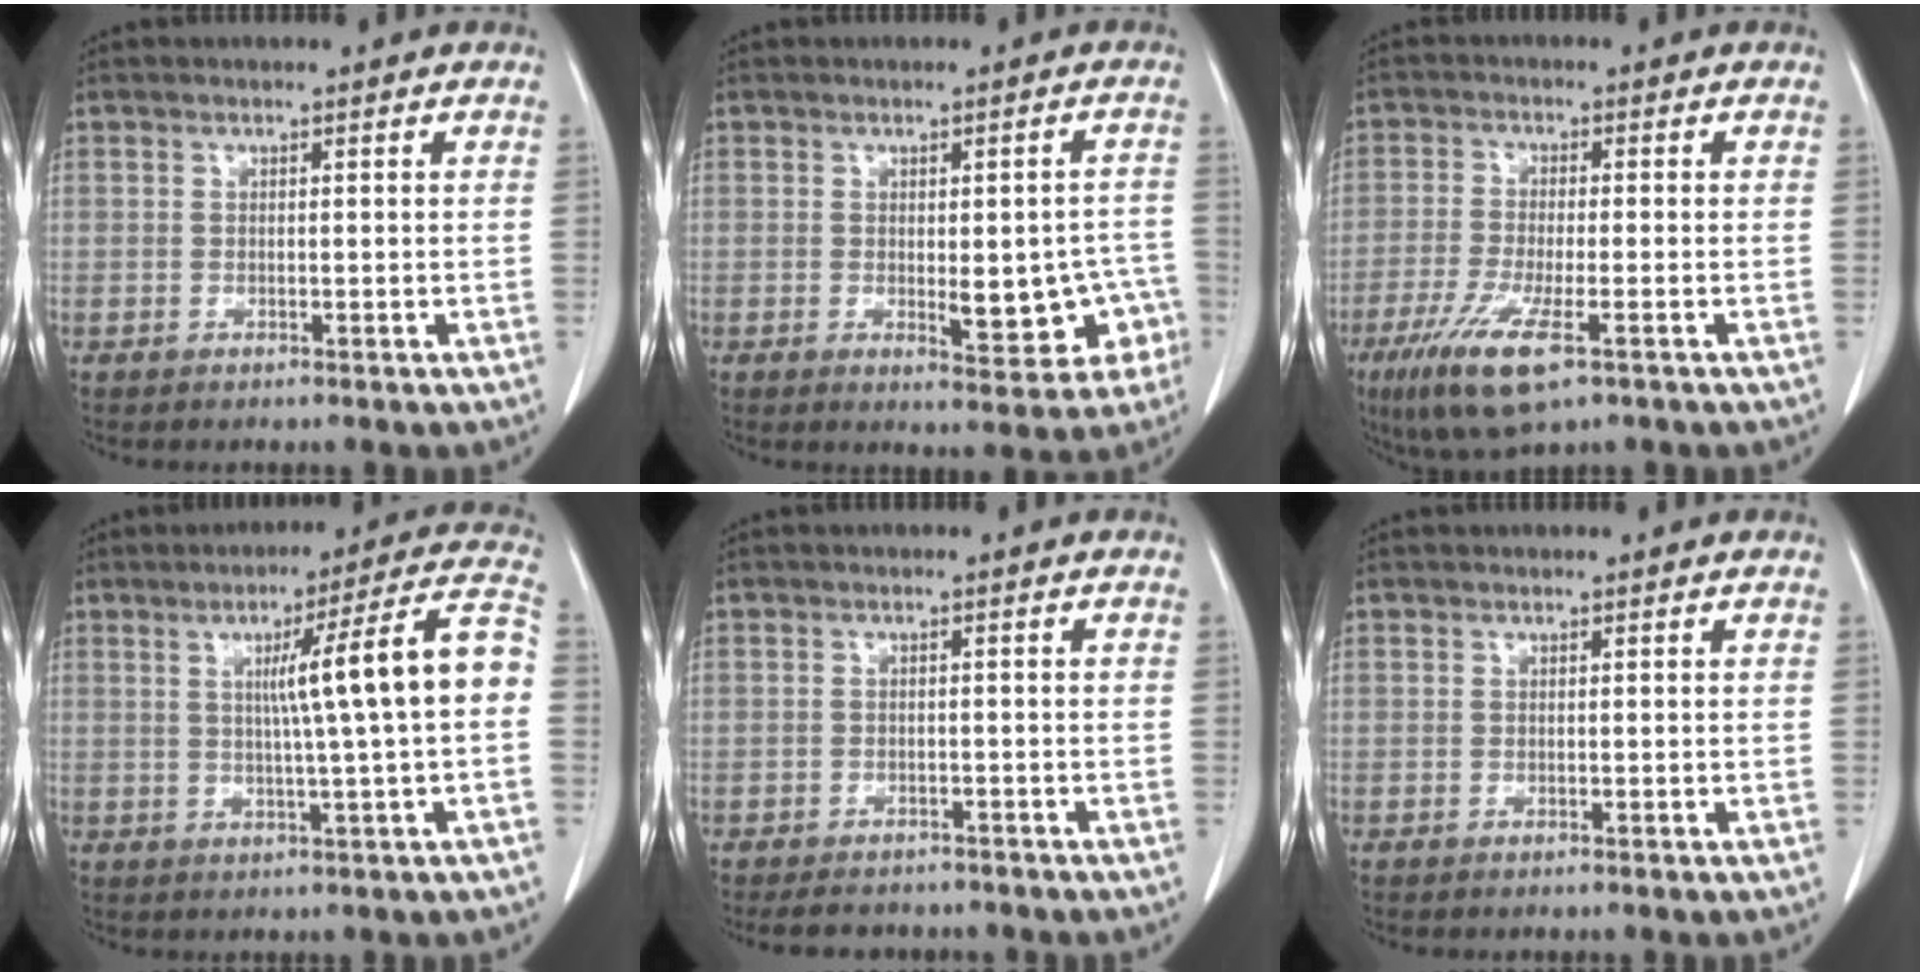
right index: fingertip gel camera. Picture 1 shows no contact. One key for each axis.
{"total": 8.7, "fx": -2.1, "fy": 3.4, "fz": 7.7, "tx": -0.080, "ty": 0.011, "tz": -0.018}
{"total": 10.0, "fx": -5.4, "fy": 1.9, "fz": 8.2, "tx": -0.160, "ty": -0.028, "tz": -0.091}
{"total": 12.8, "fx": 0.7, "fy": -1.1, "fz": 12.8, "tx": -0.179, "ty": 0.020, "tz": 0.008}
{"total": 5.2, "fx": -4.5, "fy": 2.2, "fz": 1.3, "tx": -0.019, "ty": 0.001, "tz": -0.056}
{"total": 0.0}